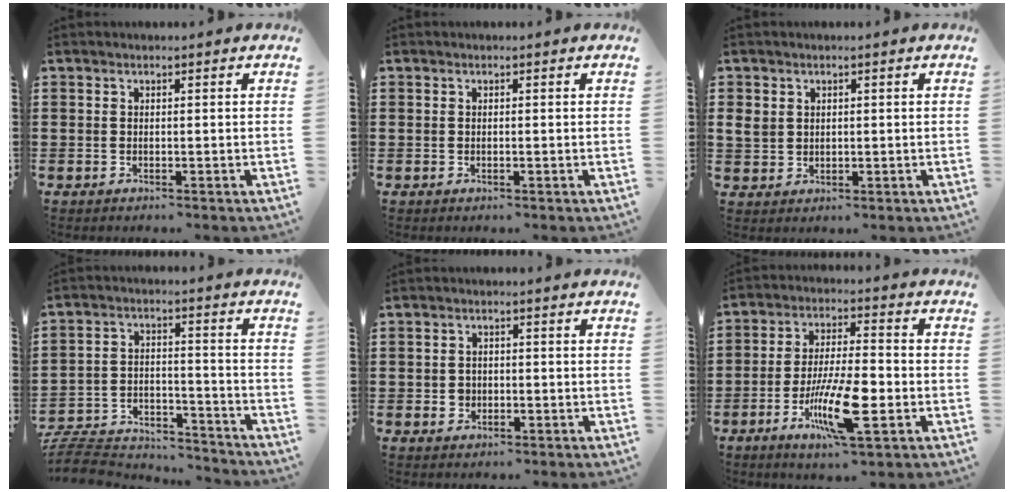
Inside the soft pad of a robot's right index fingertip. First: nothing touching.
{"total": 0.0}
{"total": 2.4, "force": [0.8, 2.1, 0.9], "torque": [-0.026, 0.010, 0.014]}
{"total": 8.0, "force": [-7.6, 1.5, 1.9], "torque": [-0.046, 0.010, -0.152]}
{"total": 1.8, "force": [-0.6, 1.5, 0.7], "torque": [-0.018, 0.004, -0.013]}
{"total": 11.7, "force": [-4.2, 3.0, 10.4], "torque": [-0.212, -0.007, -0.078]}